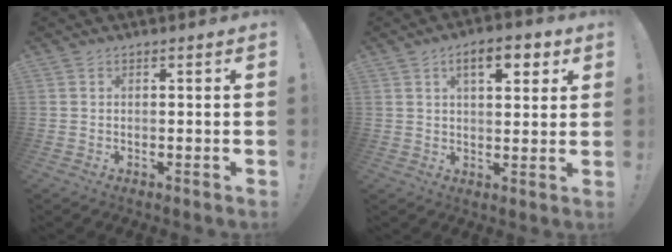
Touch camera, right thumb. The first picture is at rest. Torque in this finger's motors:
{"motor_torque": [0.60, 1.86, 0.78, 0.10, 0.07]}